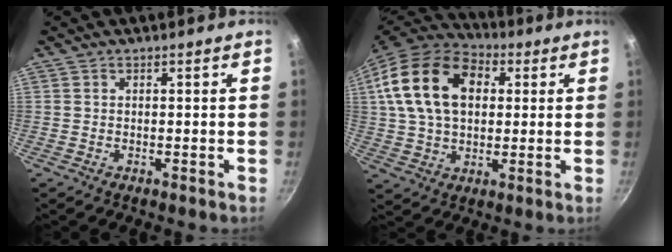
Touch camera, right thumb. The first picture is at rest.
{"total": 19.9, "force": [5.0, 13.4, 13.8], "torque": [-0.234, 0.016, 0.080]}